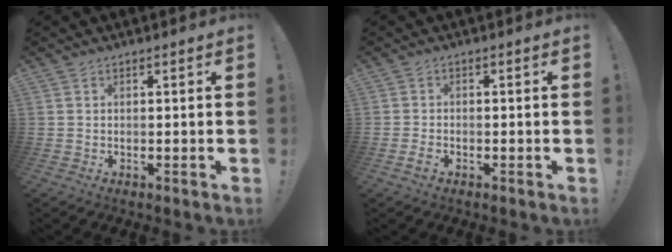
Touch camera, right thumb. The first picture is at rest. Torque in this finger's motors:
{"motor_torque": [0.01, 0.11, -0.19, 0.02, -0.01]}